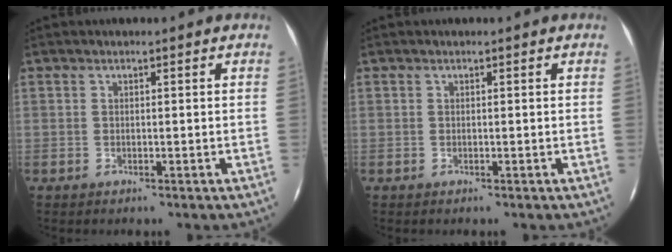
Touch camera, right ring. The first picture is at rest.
{"total": 0.0}